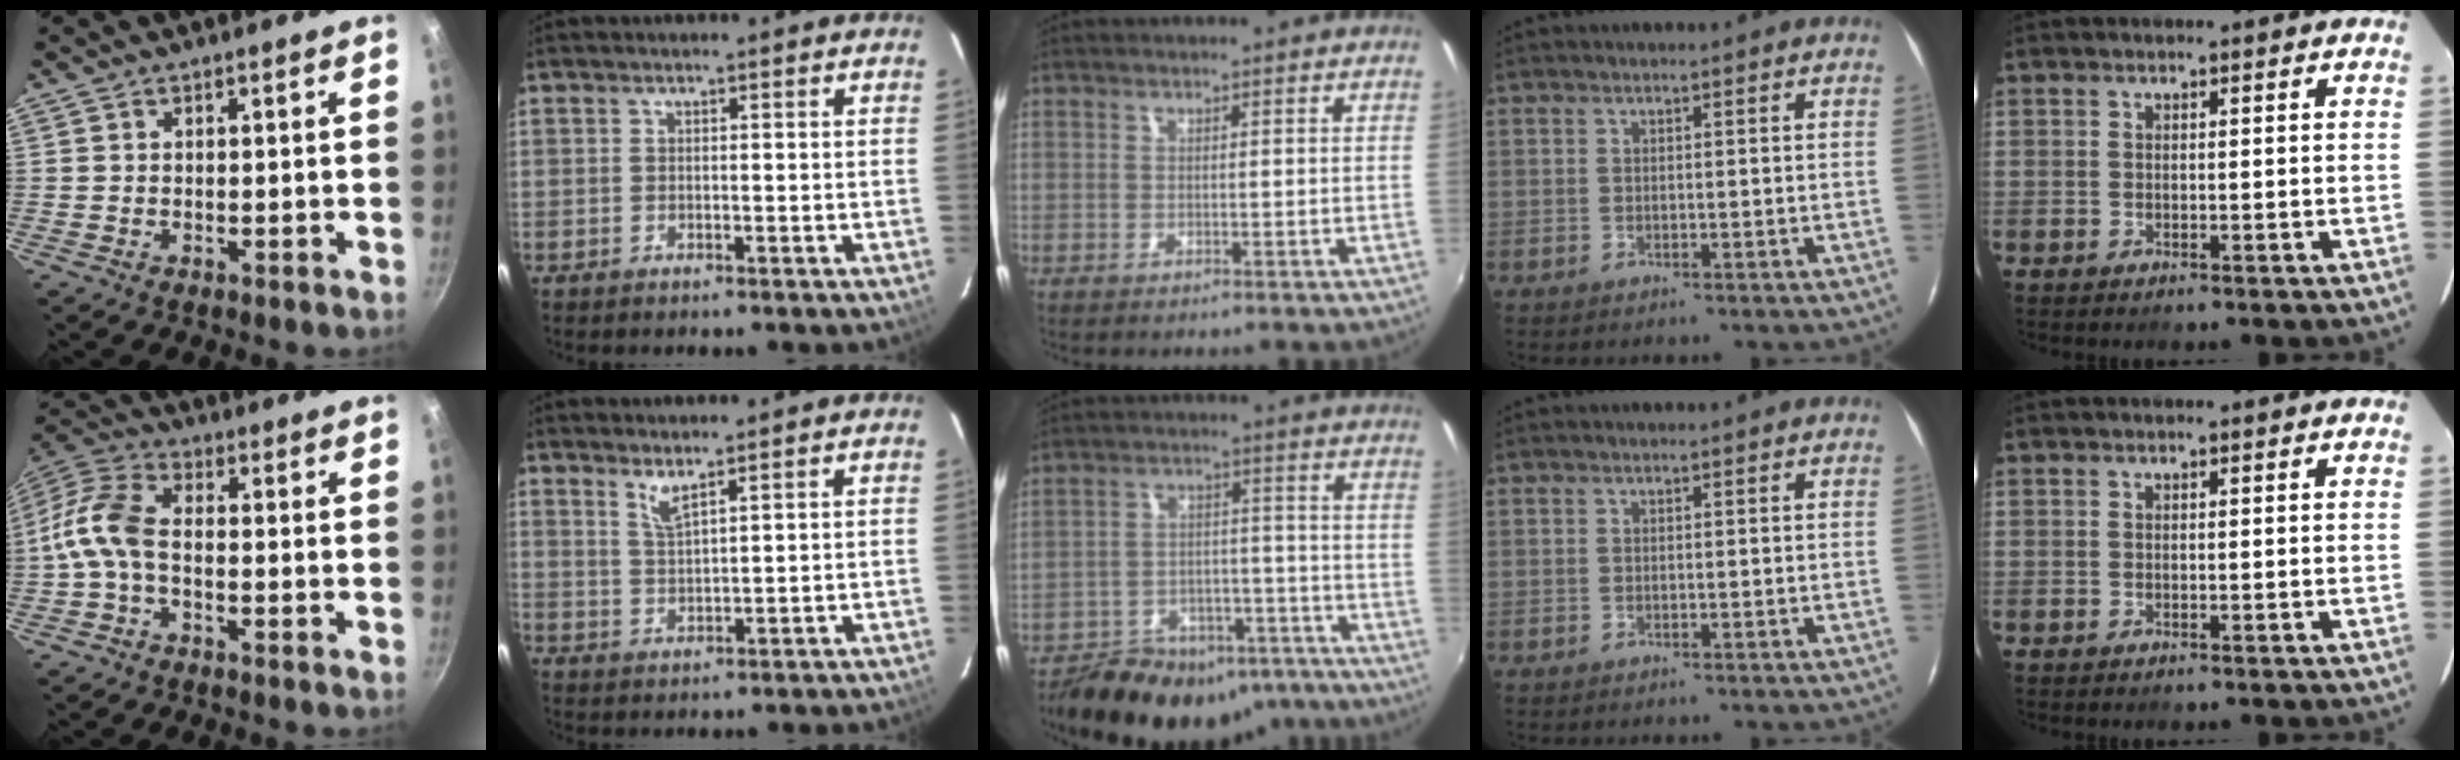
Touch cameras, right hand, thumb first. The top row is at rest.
{"thumb": {"total": 9.0, "force": [-2.0, 5.0, 7.2], "torque": [-0.152, 0.037, -0.058]}, "index": {"total": 3.1, "force": [2.4, 0.2, 1.9], "torque": [-0.039, -0.003, 0.045]}, "middle": {"total": 21.5, "force": [-16.4, 10.8, 8.9], "torque": [-0.171, 0.027, -0.207]}}